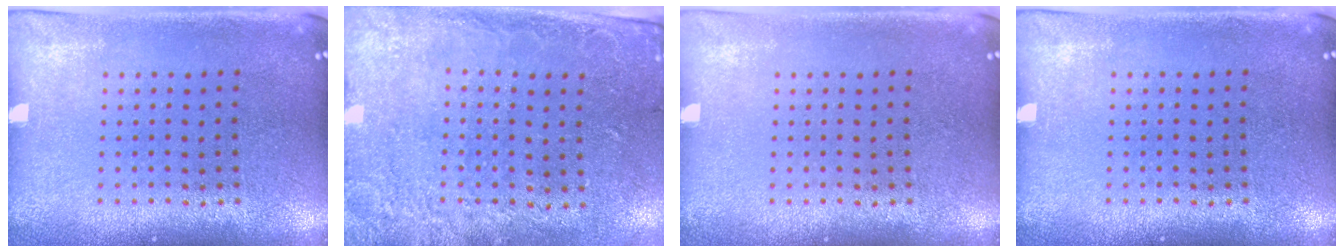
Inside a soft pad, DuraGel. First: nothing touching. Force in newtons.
{"total": 2.6, "press": 1.9, "slide": 1.8}
{"total": 0.0}
{"total": 0.0}